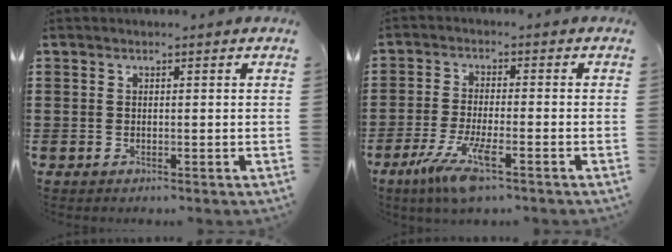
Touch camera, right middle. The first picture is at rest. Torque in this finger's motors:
{"motor_torque": [1.59, -0.55, 0.45, 0.15]}